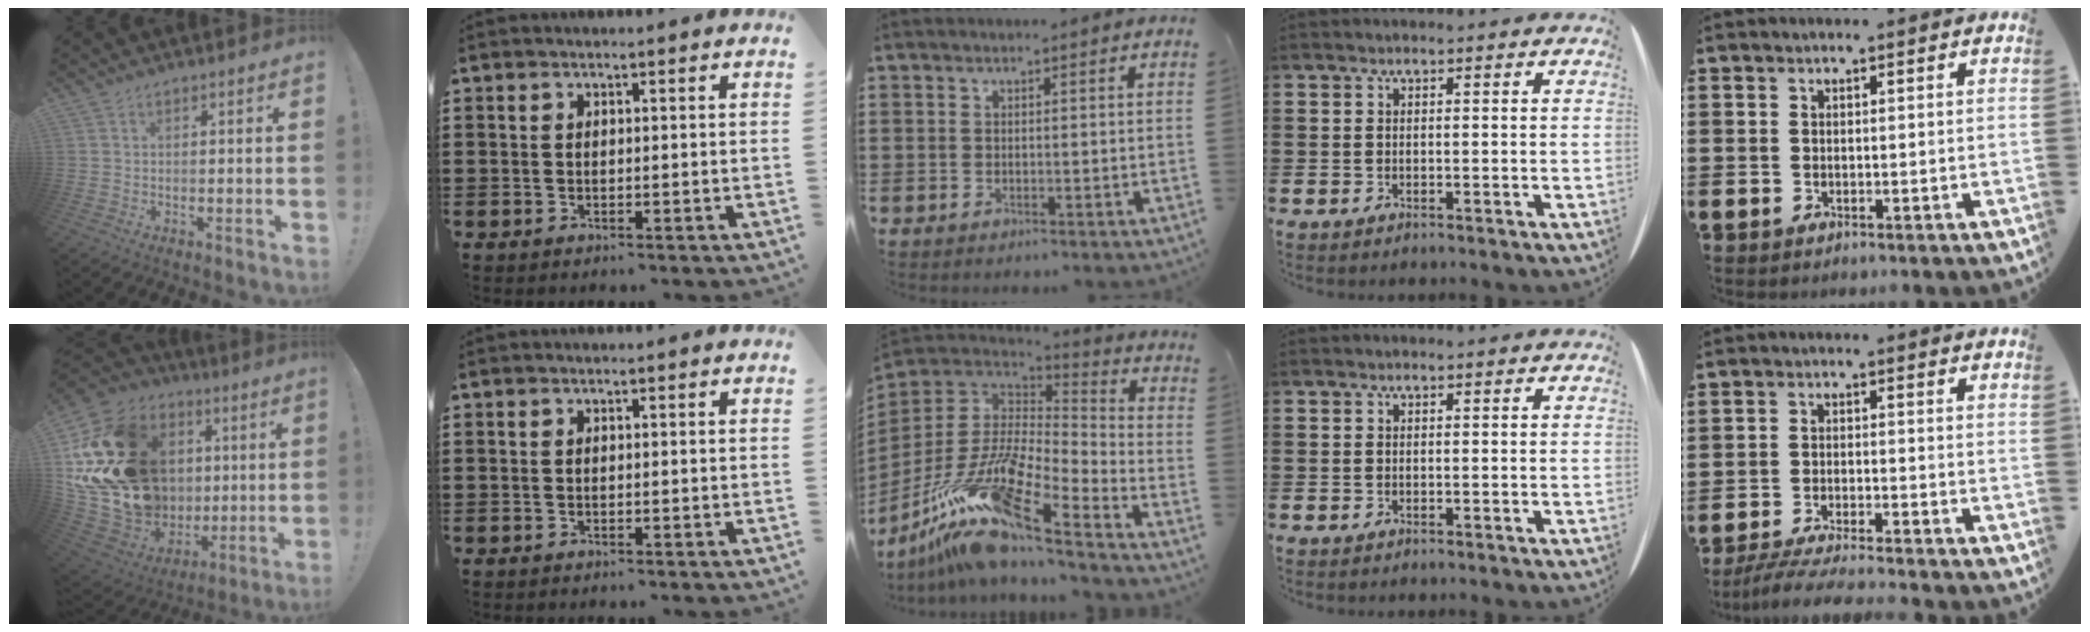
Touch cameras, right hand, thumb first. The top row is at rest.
{"thumb": {"total": 26.3, "force": [5.4, 20.9, 15.0], "torque": [-0.272, -0.025, 0.163]}, "middle": {"total": 15.5, "force": [-10.9, 2.9, 10.6], "torque": [-0.242, -0.008, -0.215]}, "little": {"total": 4.1, "force": [-3.8, -0.2, 1.6], "torque": [-0.031, -0.011, -0.072]}}